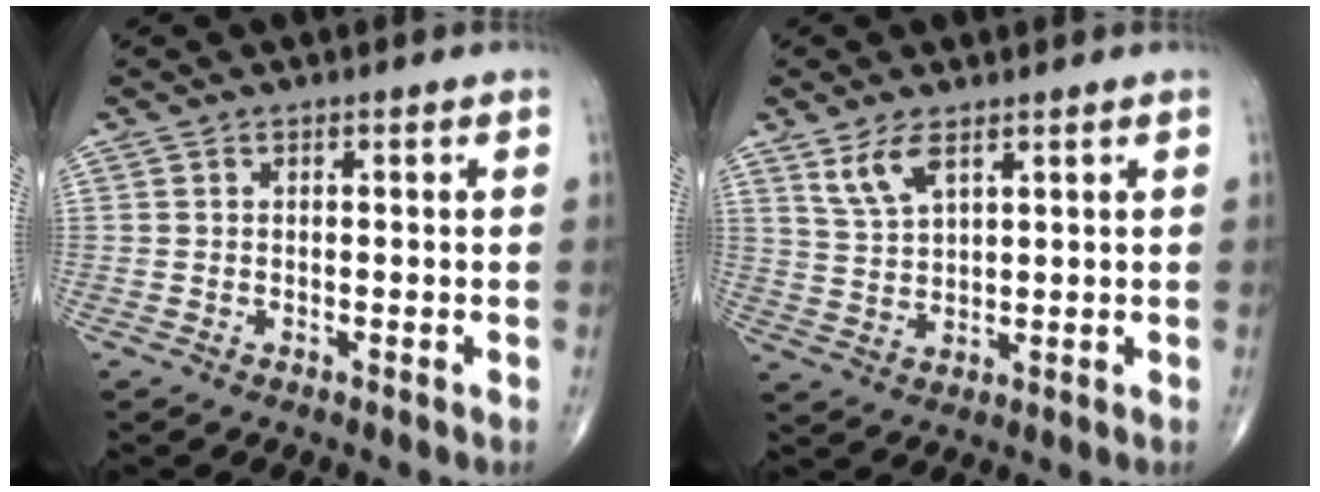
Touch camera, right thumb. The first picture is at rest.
{"total": 5.5, "force": [3.3, 2.2, 3.7], "torque": [-0.074, -0.016, 0.074]}